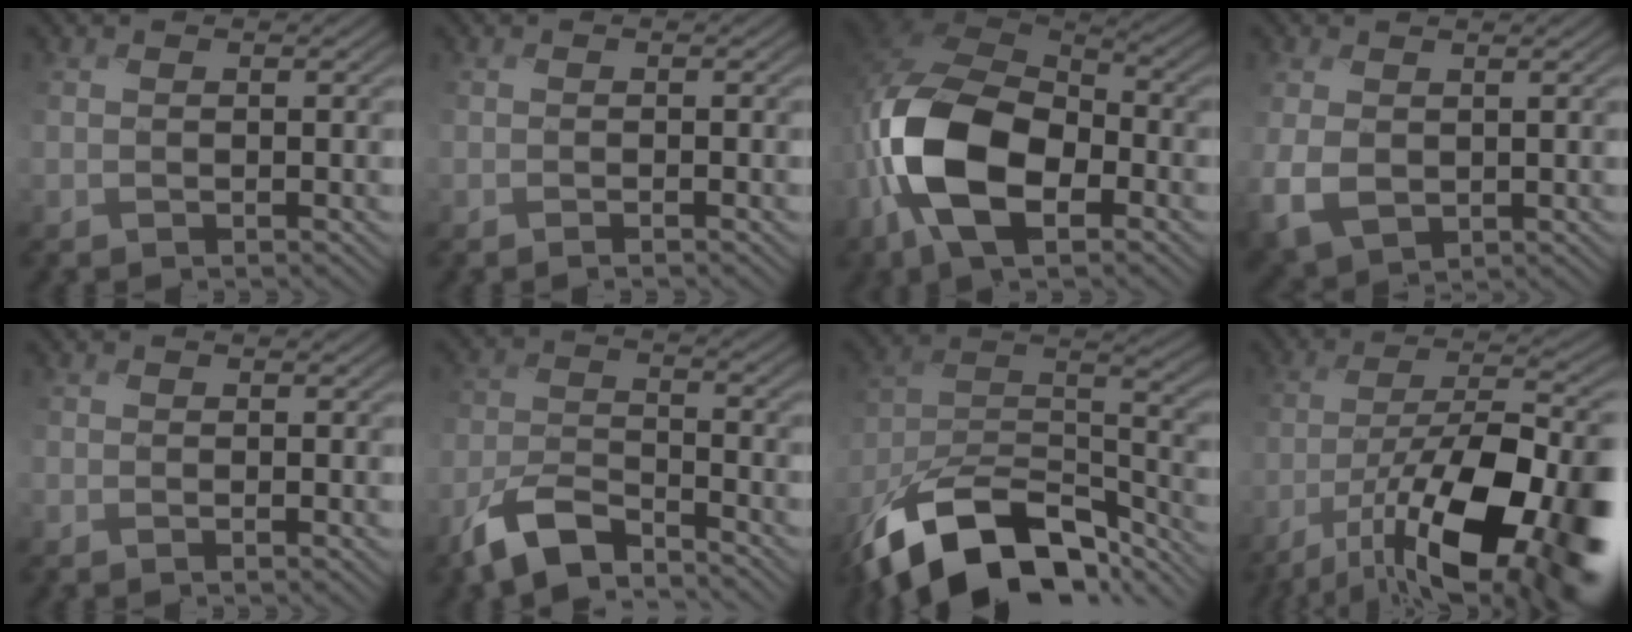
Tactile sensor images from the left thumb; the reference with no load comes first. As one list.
[{"total": 0.7, "force": [-0.5, 0.0, 0.5], "torque": [-0.008, 0.002, -0.011]}, {"total": 14.7, "force": [-4.3, 8.9, 10.9], "torque": [-0.246, -0.010, -0.085]}, {"total": 5.0, "force": [0.1, 3.7, 3.3], "torque": [-0.100, -0.011, 0.007]}, {"total": 1.0, "force": [-0.5, 0.4, 0.8], "torque": [-0.017, -0.001, -0.009]}, {"total": 7.4, "force": [-5.8, 2.6, 3.8], "torque": [-0.082, -0.002, -0.132]}, {"total": 16.9, "force": [-11.4, 8.2, 9.4], "torque": [-0.225, -0.018, -0.193]}, {"total": 18.4, "force": [-9.8, 7.1, 13.9], "torque": [-0.223, -0.021, -0.167]}]